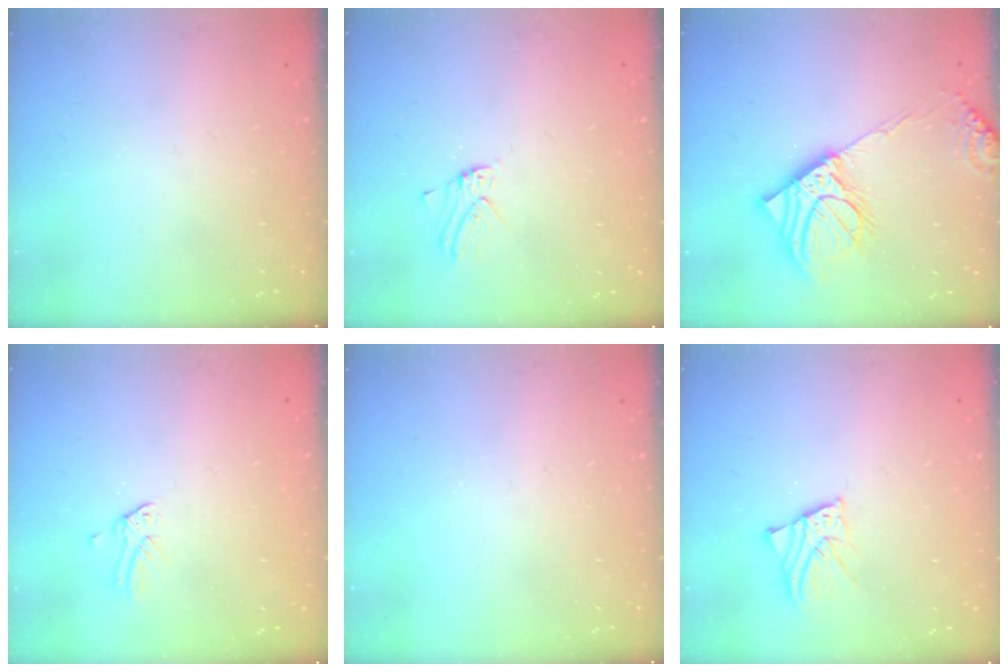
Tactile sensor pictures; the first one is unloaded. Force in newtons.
{"total": 2.2, "press": 2.2, "slide": 0.3}
{"total": 16.6, "press": 16.2, "slide": 3.4}
{"total": 0.0}
{"total": 0.0}
{"total": 2.3, "press": 2.3, "slide": 0.1}